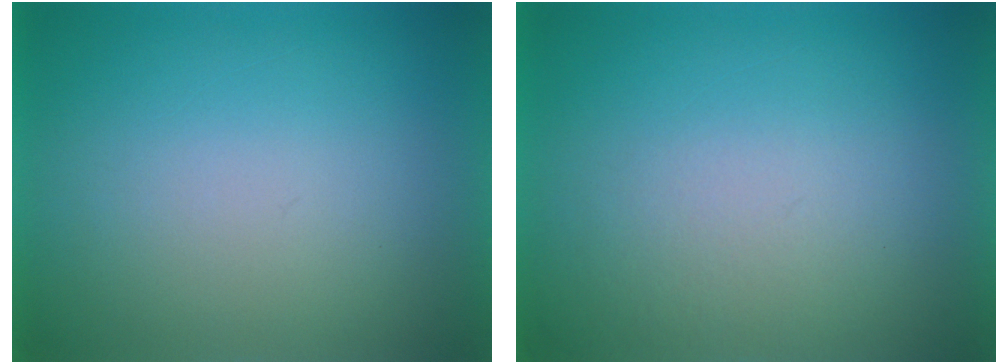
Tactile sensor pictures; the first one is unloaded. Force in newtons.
{"total": 2.2}